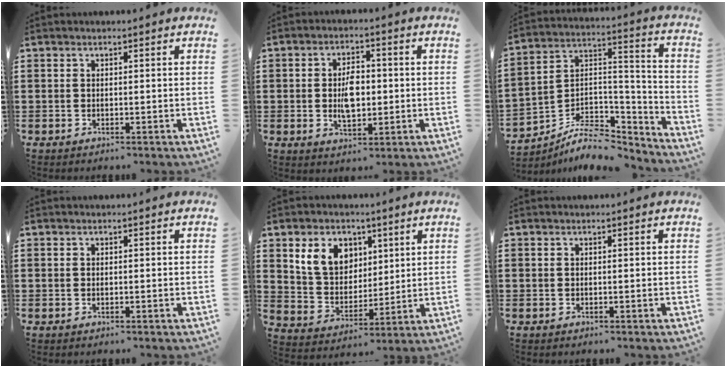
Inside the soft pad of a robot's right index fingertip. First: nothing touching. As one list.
[{"total": 5.7, "force": [-0.1, 3.3, 4.6], "torque": [-0.089, 0.007, -0.007]}, {"total": 8.6, "force": [-6.7, 4.2, 3.4], "torque": [-0.062, 0.018, -0.125]}, {"total": 0.0}, {"total": 8.3, "force": [3.9, 6.3, 3.8], "torque": [-0.098, 0.020, 0.072]}, {"total": 0.0}]